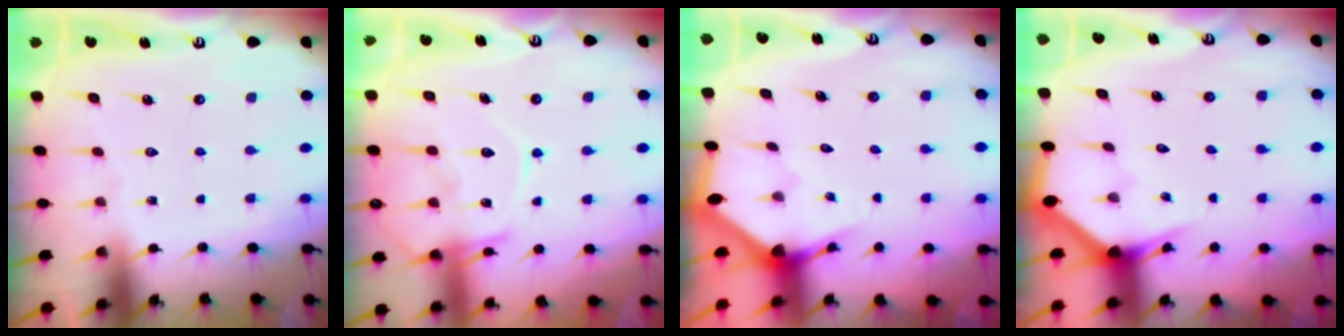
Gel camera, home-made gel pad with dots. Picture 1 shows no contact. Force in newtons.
{"total": 13.9, "press": 13.8, "slide": 1.2}
{"total": 2.9, "press": 2.9, "slide": 0.2}
{"total": 2.6, "press": 2.6, "slide": 0.1}